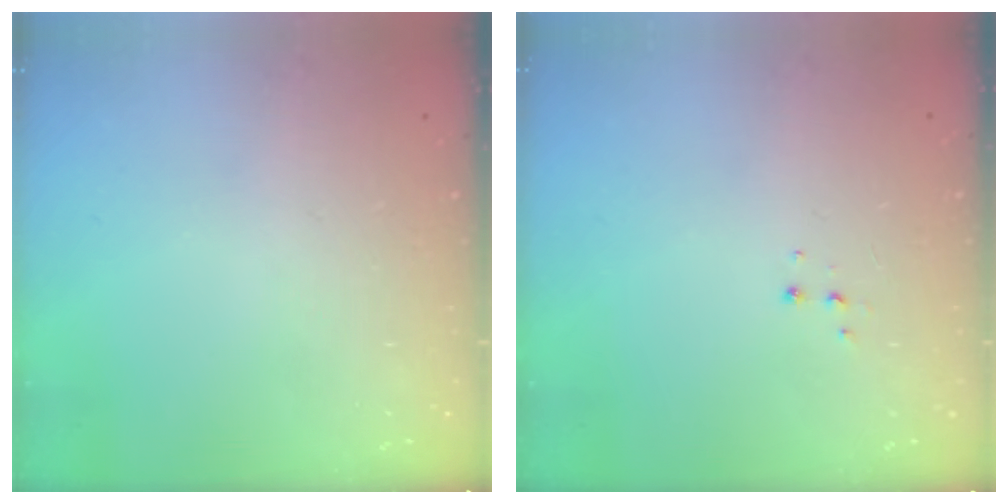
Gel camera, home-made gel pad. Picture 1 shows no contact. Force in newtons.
{"total": 3.3, "press": 3.2, "slide": 0.4}